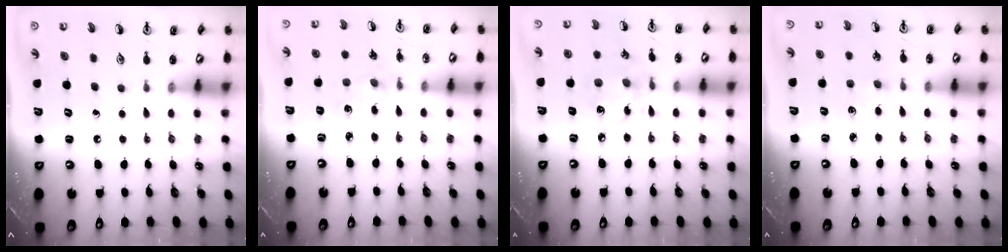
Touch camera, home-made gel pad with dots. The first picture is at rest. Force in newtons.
{"total": 2.0, "press": 1.9, "slide": 0.4}
{"total": 8.6, "press": 8.6, "slide": 0.6}
{"total": 2.2, "press": 2.2, "slide": 0.4}